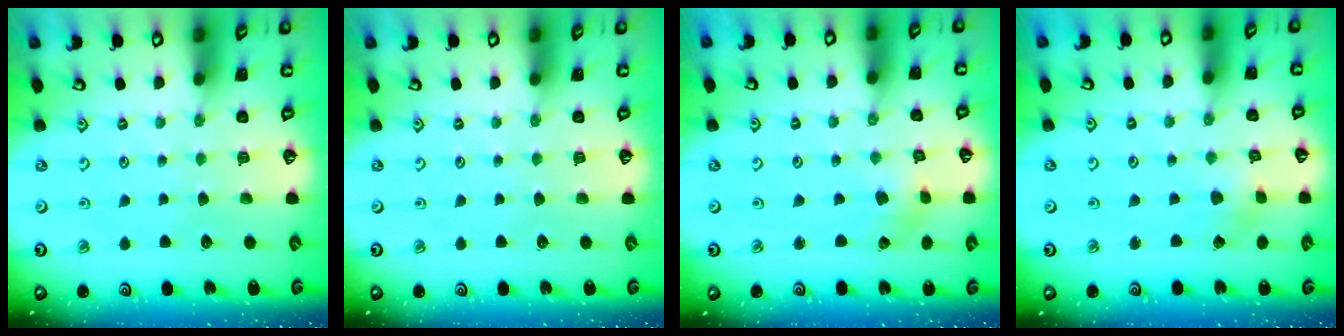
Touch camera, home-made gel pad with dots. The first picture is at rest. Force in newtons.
{"total": 0.0}
{"total": 1.4, "press": 1.4, "slide": 0.2}
{"total": 2.4, "press": 2.4, "slide": 0.3}